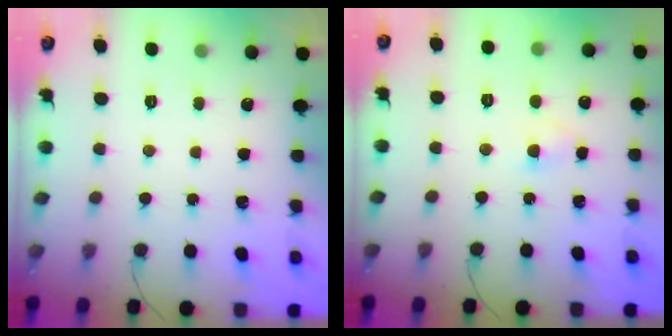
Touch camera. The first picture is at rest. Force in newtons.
{"total": 2.1, "press": 1.9, "slide": 0.9}